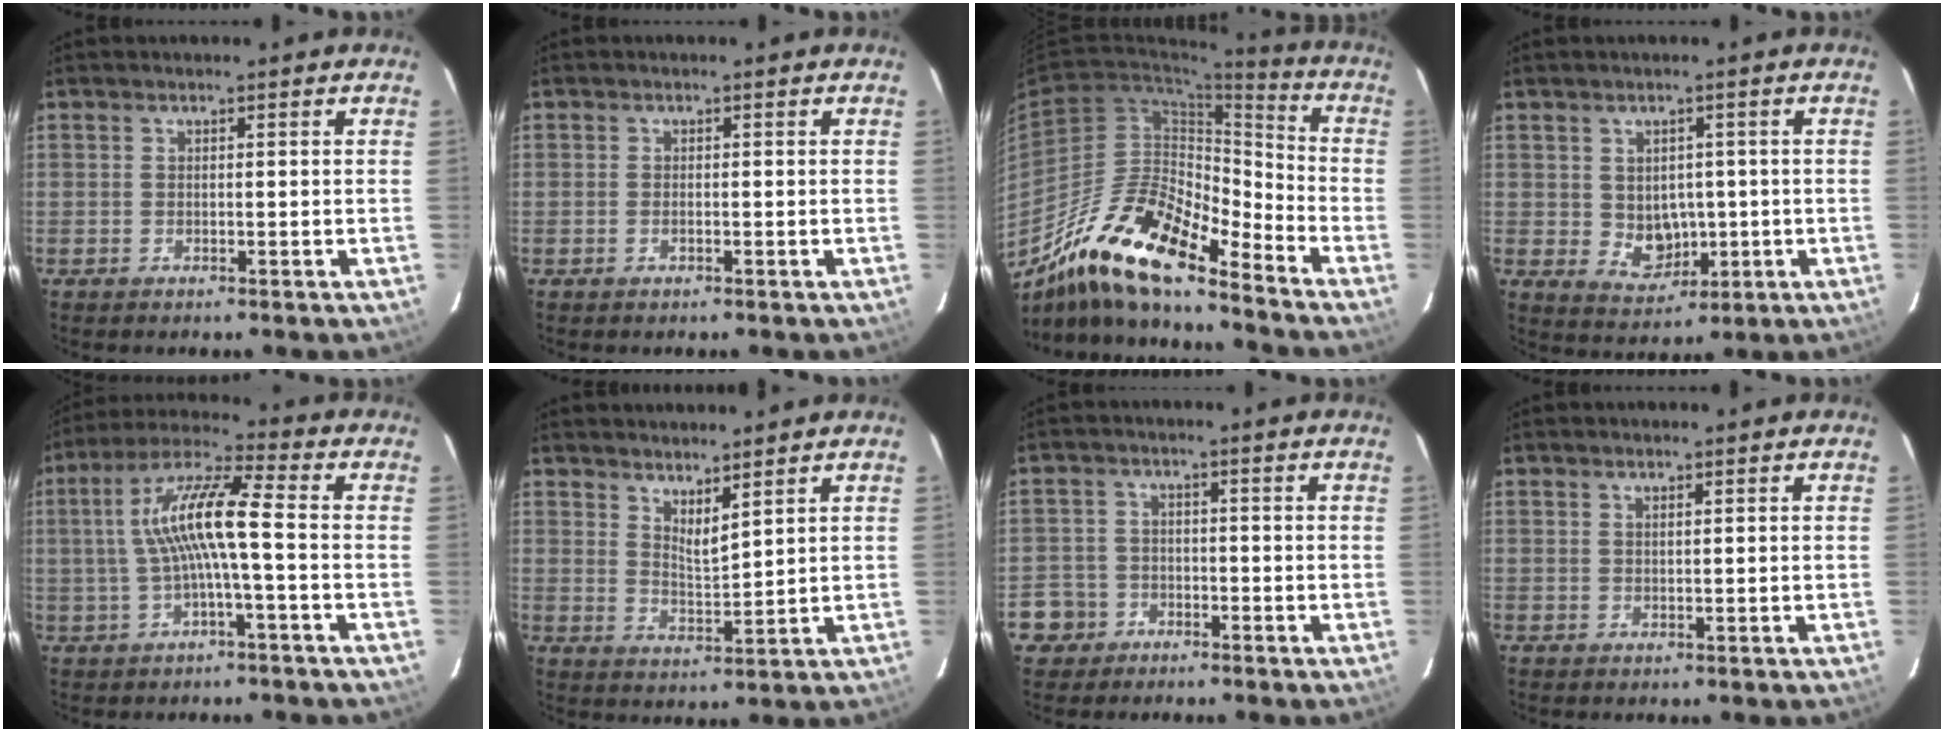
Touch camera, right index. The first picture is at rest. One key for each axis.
{"total": 0.9, "fx": -0.3, "fy": 0.4, "fz": 0.7, "tx": -0.015, "ty": 0.001, "tz": -0.007}
{"total": 18.9, "fx": -14.4, "fy": 4.4, "fz": 11.4, "tx": -0.201, "ty": -0.008, "tz": -0.273}
{"total": 5.9, "fx": -0.1, "fy": 5.1, "fz": 3.0, "tx": -0.056, "ty": 0.001, "tz": 0.017}
{"total": 10.6, "fx": -0.6, "fy": 0.9, "fz": 10.5, "tx": -0.210, "ty": 0.020, "tz": -0.010}
{"total": 4.7, "fx": 3.9, "fy": 0.7, "fz": 2.5, "tx": -0.042, "ty": -0.011, "tz": 0.066}
{"total": 5.9, "fx": -3.0, "fy": 5.0, "fz": 0.5, "tx": -0.023, "ty": 0.022, "tz": -0.055}
{"total": 0.6, "fx": 0.5, "fy": 0.0, "fz": 0.4, "tx": -0.006, "ty": 0.001, "tz": 0.009}